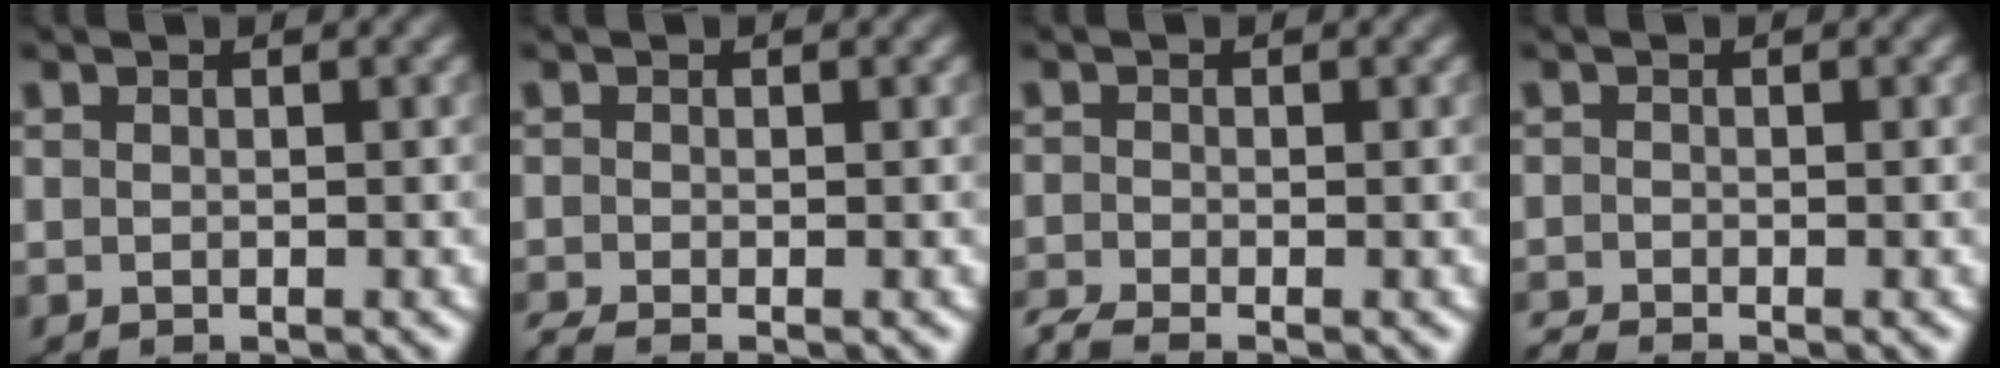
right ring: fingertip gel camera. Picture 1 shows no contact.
{"total": 1.8, "force": [-1.4, 0.9, 0.7], "torque": [-0.012, -0.005, -0.023]}
{"total": 2.5, "force": [-2.1, 1.1, 0.9], "torque": [-0.013, -0.007, -0.035]}
{"total": 1.5, "force": [-1.5, 0.5, 0.2], "torque": [0.002, -0.006, -0.025]}